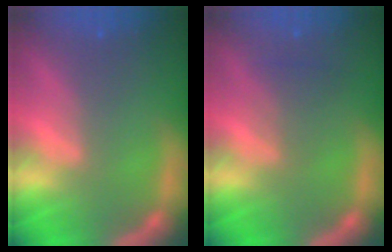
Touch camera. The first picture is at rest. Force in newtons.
{"total": 2.0}